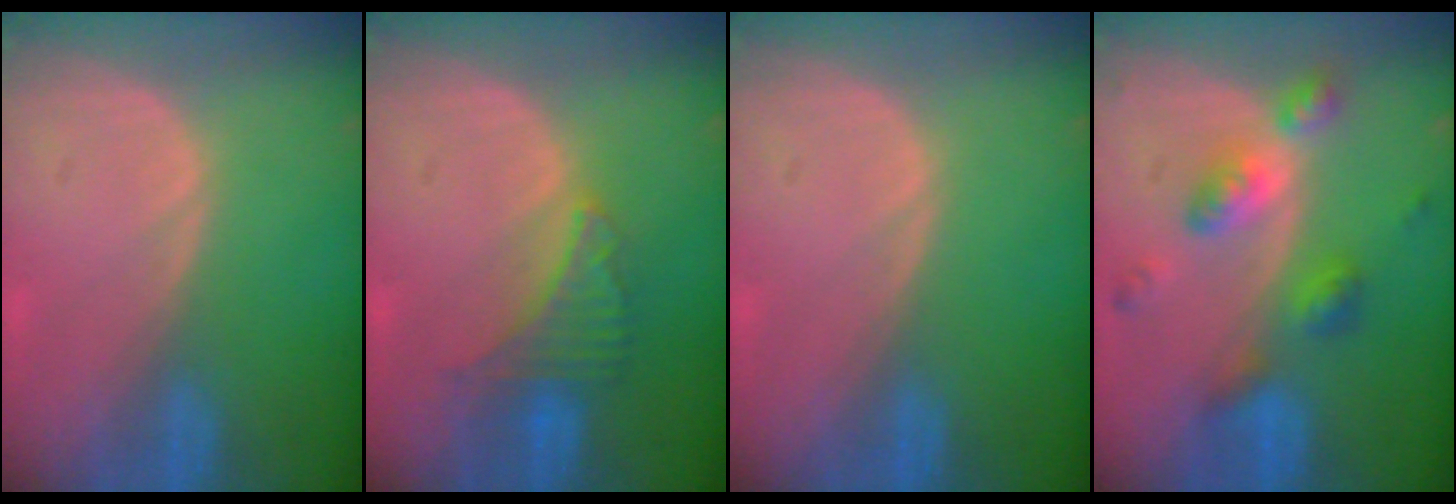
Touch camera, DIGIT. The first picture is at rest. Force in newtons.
{"total": 5.0, "press": 5.0, "slide": 0.4}
{"total": 0.0}
{"total": 7.0, "press": 7.0, "slide": 0.5}